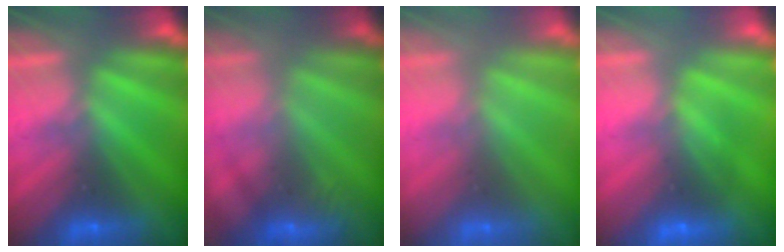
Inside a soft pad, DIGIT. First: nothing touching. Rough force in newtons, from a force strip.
{"total": 2.4}
{"total": 3.1}
{"total": 2.7}